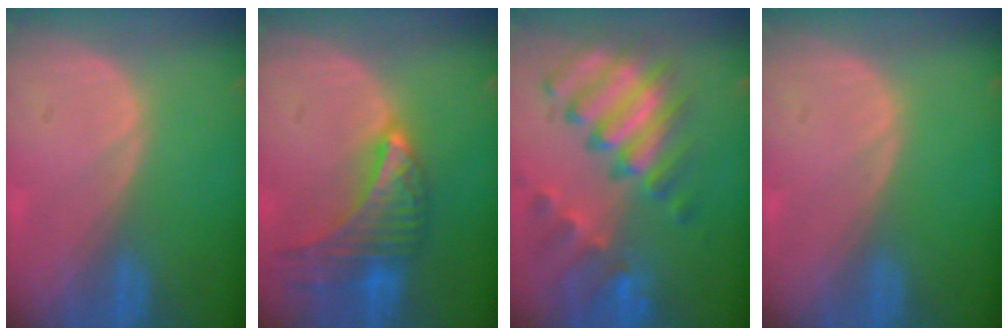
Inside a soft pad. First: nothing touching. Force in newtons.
{"total": 9.3, "press": 8.3, "slide": 4.2}
{"total": 11.5, "press": 9.9, "slide": 5.8}
{"total": 0.0}